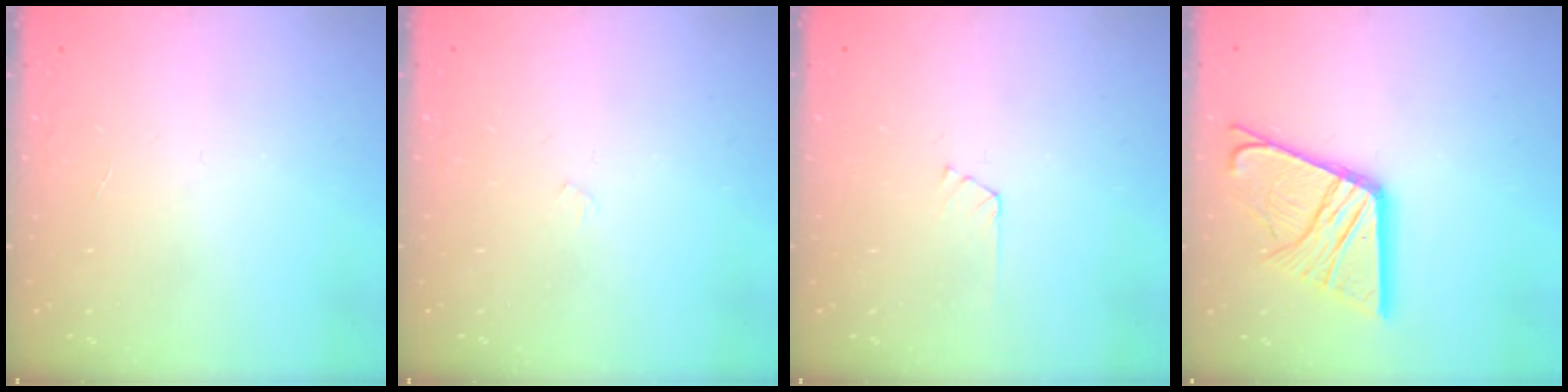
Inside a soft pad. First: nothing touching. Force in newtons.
{"total": 2.8, "press": 2.8, "slide": 0.5}
{"total": 2.4, "press": 2.4, "slide": 0.3}
{"total": 17.4, "press": 17.3, "slide": 1.8}